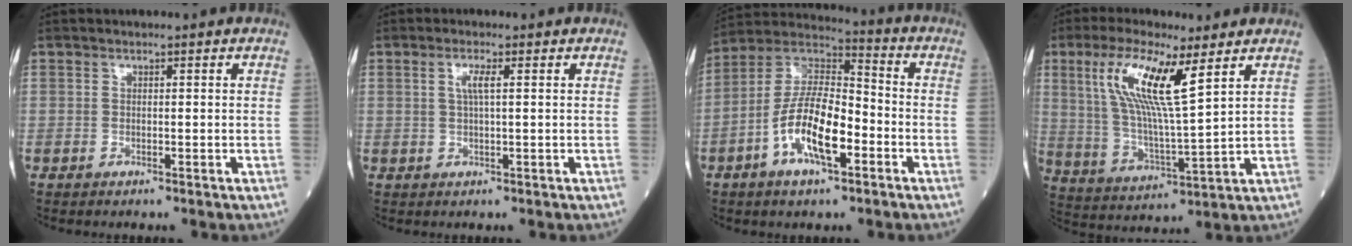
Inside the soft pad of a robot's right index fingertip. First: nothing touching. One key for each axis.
{"total": 2.3, "fx": 0.7, "fy": 0.0, "fz": 2.2, "tx": -0.048, "ty": 0.003, "tz": 0.013}
{"total": 13.2, "fx": -4.5, "fy": 4.2, "fz": 11.7, "tx": -0.235, "ty": 0.010, "tz": -0.086}
{"total": 12.8, "fx": 5.9, "fy": 1.3, "fz": 11.3, "tx": -0.238, "ty": 0.003, "tz": 0.114}